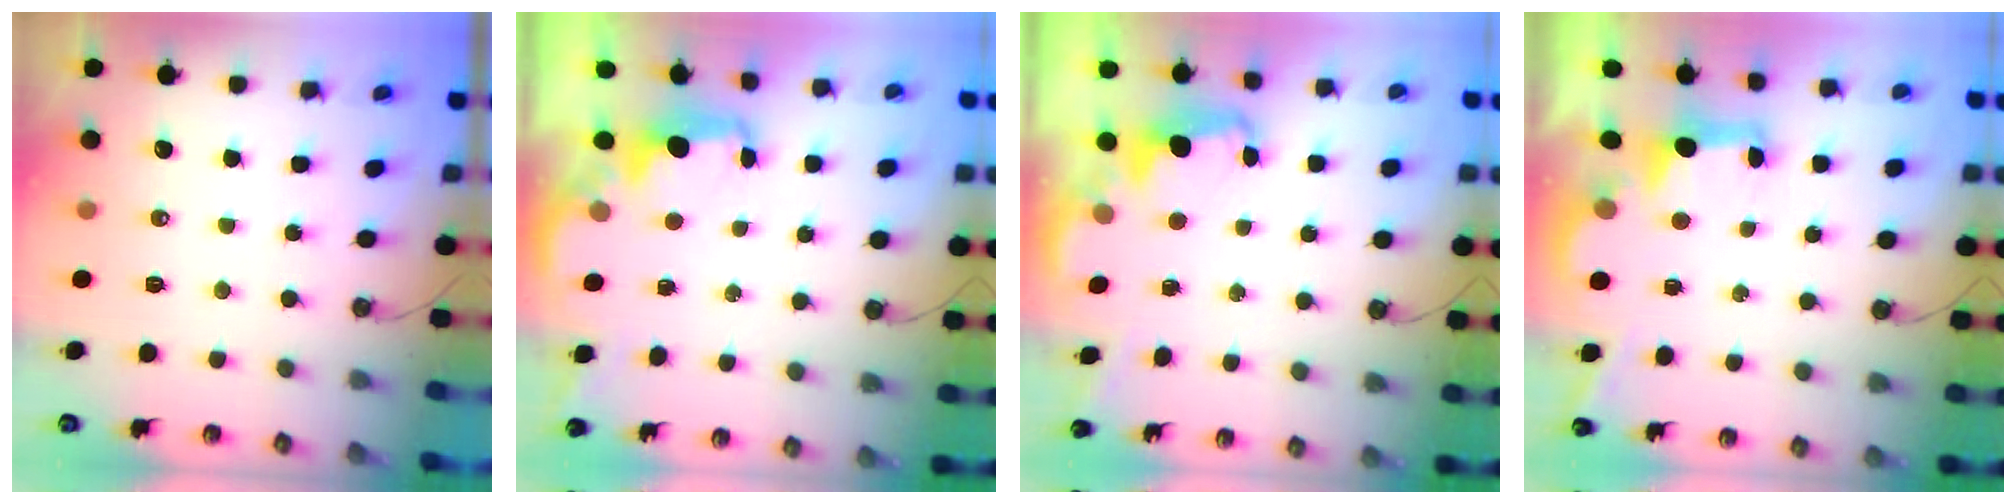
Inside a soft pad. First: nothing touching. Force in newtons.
{"total": 2.0, "press": 1.9, "slide": 0.7}
{"total": 2.4, "press": 2.3, "slide": 0.5}
{"total": 2.7, "press": 2.6, "slide": 0.9}